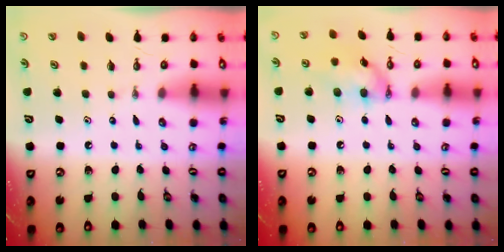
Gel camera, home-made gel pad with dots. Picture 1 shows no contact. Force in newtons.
{"total": 12.3, "press": 12.2, "slide": 1.3}